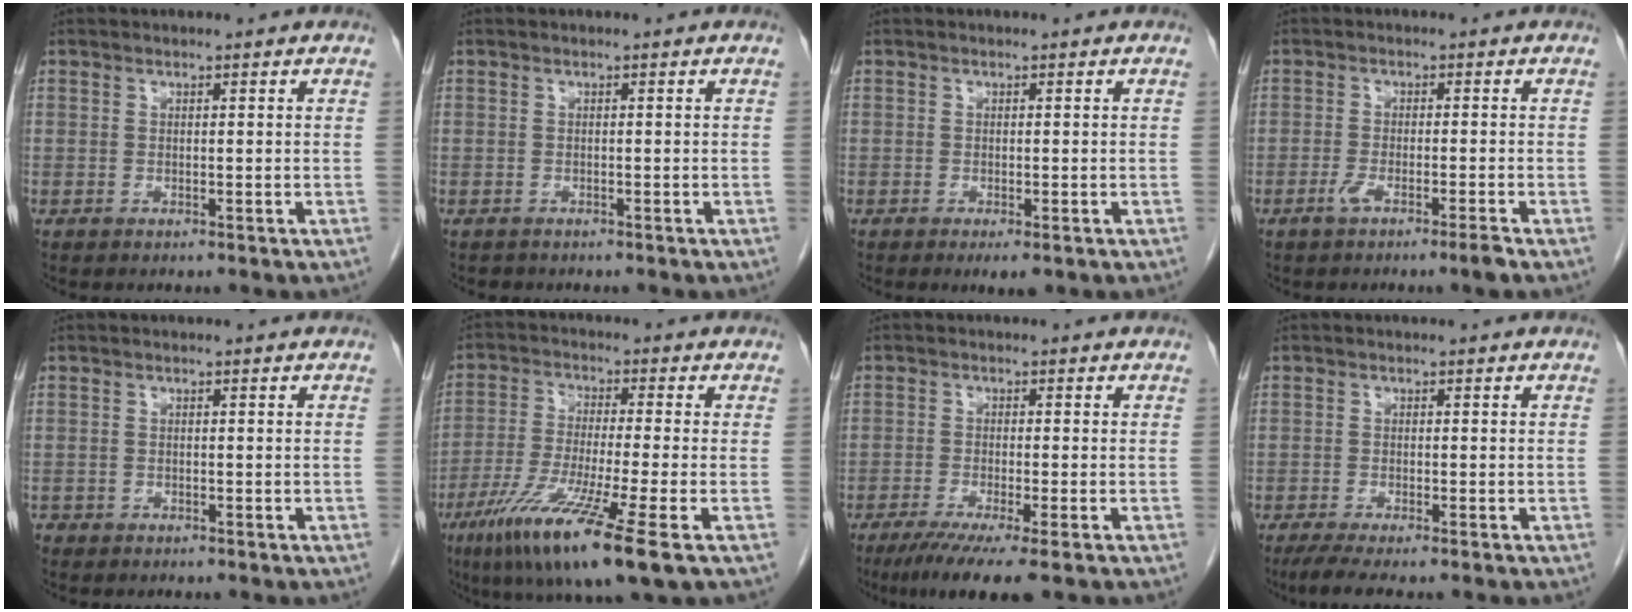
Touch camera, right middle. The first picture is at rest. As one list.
[{"total": 0.7, "force": [-0.7, 0.3, 0.0], "torque": [-0.014, -0.002, -0.011]}, {"total": 2.2, "force": [-1.3, 0.5, 1.7], "torque": [-0.022, -0.007, -0.015]}, {"total": 3.5, "force": [-2.3, -0.2, 2.6], "torque": [-0.050, -0.005, -0.045]}, {"total": 0.8, "force": [-0.6, 0.6, 0.1], "torque": [-0.009, 0.002, -0.011]}, {"total": 13.9, "force": [-7.2, -0.3, 11.9], "torque": [-0.233, -0.045, -0.126]}, {"total": 7.4, "force": [-4.9, 0.0, 5.6], "torque": [-0.088, -0.021, -0.078]}, {"total": 3.9, "force": [-2.8, 0.1, 2.6], "torque": [-0.050, -0.013, -0.050]}]